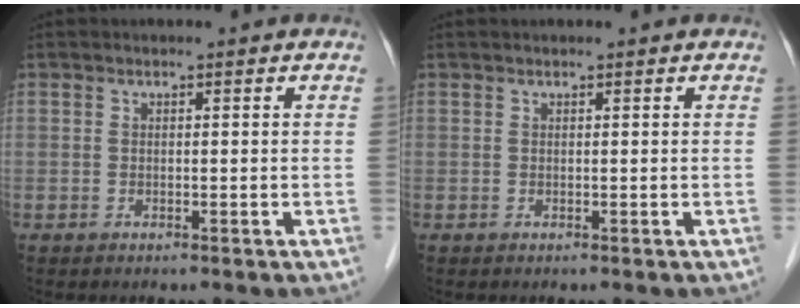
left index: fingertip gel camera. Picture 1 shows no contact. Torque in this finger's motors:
{"motor_torque": [-0.02, 0.07, 0.03, -0.01]}